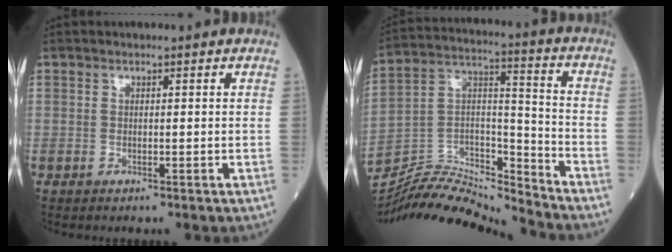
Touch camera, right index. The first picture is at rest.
{"total": 16.2, "force": [-16.0, 0.3, 2.3], "torque": [-0.041, 0.045, -0.285]}